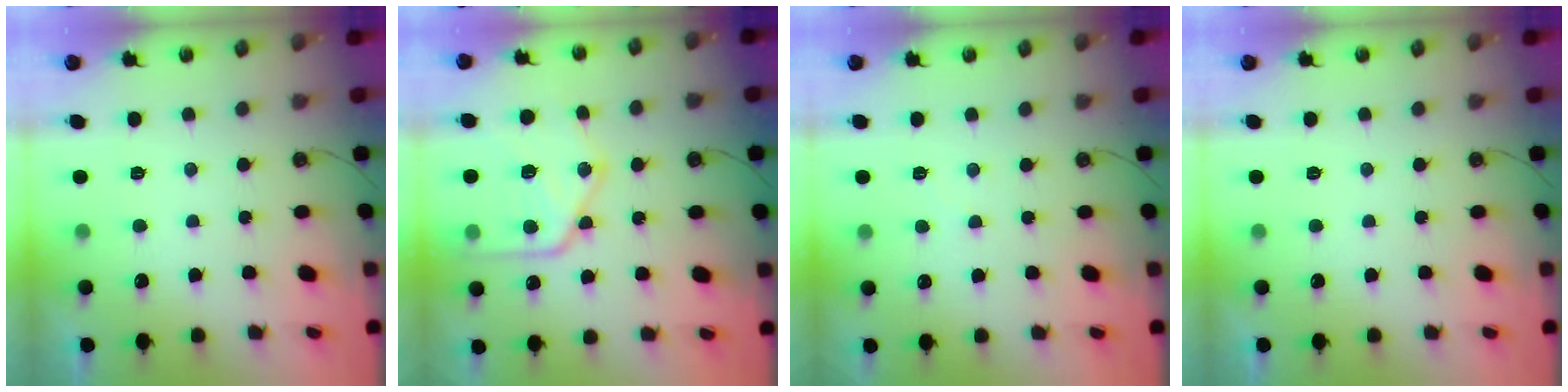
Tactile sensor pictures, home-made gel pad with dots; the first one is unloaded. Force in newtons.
{"total": 17.6, "press": 17.6, "slide": 1.7}
{"total": 2.6, "press": 2.6, "slide": 0.4}
{"total": 0.0}